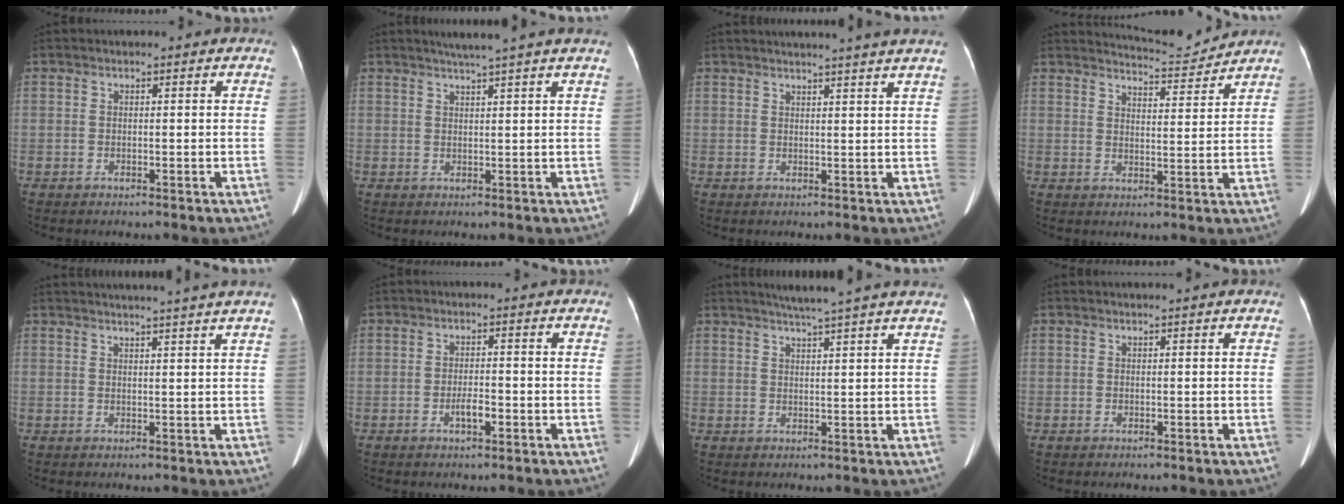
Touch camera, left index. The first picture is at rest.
{"total": 4.9, "force": [3.9, -1.2, 2.6], "torque": [-0.037, 0.009, 0.056]}
{"total": 8.9, "force": [8.1, -1.4, 3.6], "torque": [-0.043, 0.003, 0.081]}
{"total": 6.2, "force": [6.2, -0.8, -0.3], "torque": [-0.010, -0.010, 0.094]}
{"total": 9.4, "force": [8.6, -1.9, 3.4], "torque": [-0.039, -0.002, 0.096]}
{"total": 2.4, "force": [-1.1, 0.6, 2.0], "torque": [-0.036, 0.001, -0.018]}
{"total": 7.5, "force": [6.4, -1.3, 3.8], "torque": [-0.055, 0.012, 0.077]}
{"total": 0.0}